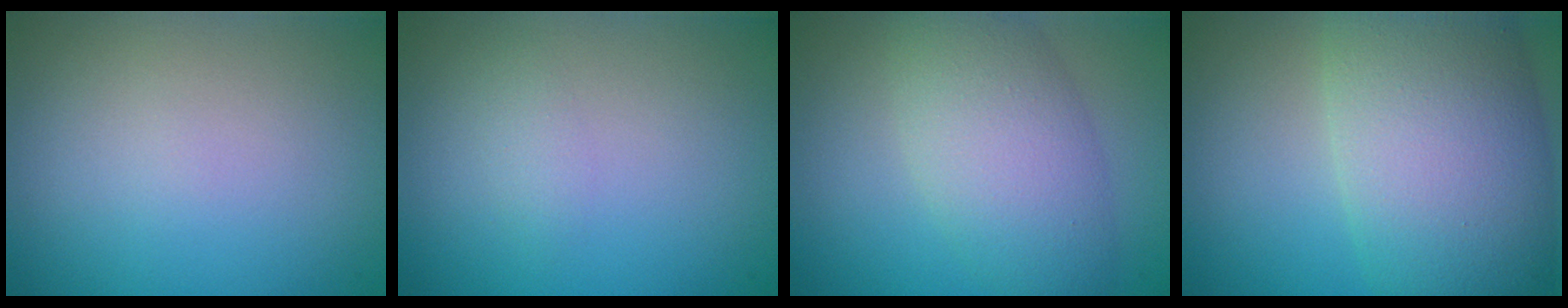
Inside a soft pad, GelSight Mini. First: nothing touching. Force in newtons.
{"total": 2.1, "press": 2.1, "slide": 0.2}
{"total": 5.8, "press": 5.8, "slide": 0.1}
{"total": 11.4, "press": 11.4, "slide": 0.5}